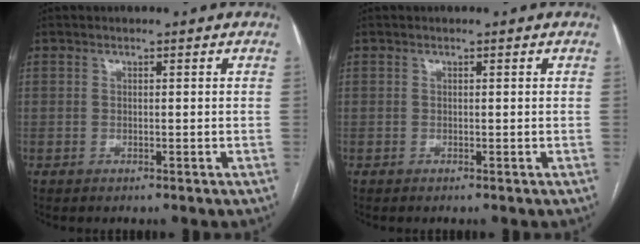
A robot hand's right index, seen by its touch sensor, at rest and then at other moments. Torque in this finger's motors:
{"motor_torque": [-0.06, -0.02, -0.04, 0.00]}